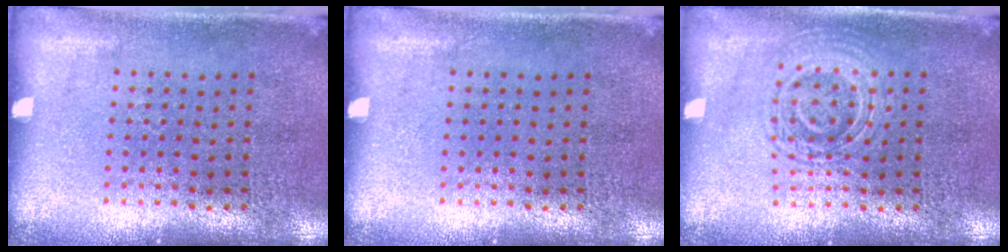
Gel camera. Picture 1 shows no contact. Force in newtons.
{"total": 0.0}
{"total": 2.7, "press": 2.6, "slide": 0.6}